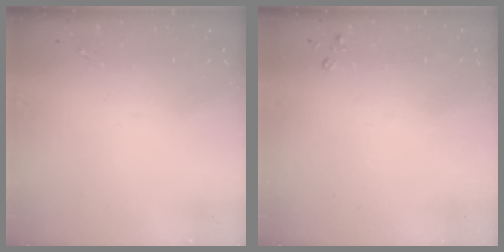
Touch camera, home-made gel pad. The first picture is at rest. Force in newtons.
{"total": 2.6, "press": 2.6, "slide": 0.3}